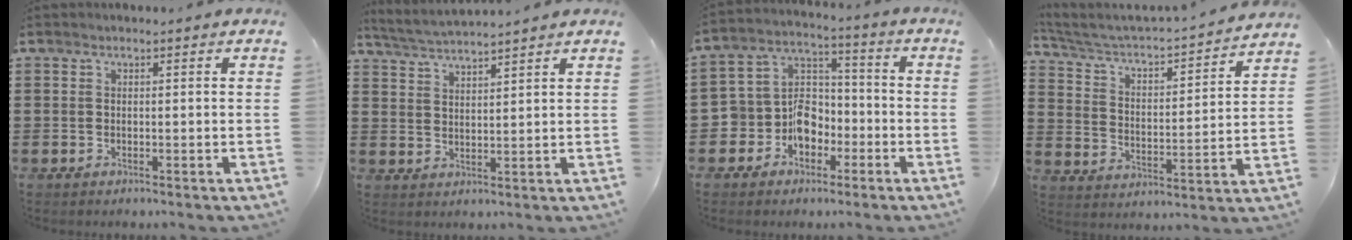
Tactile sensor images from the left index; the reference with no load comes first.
{"total": 3.2, "force": [3.1, -0.5, 0.3], "torque": [-0.018, -0.015, 0.055]}
{"total": 7.6, "force": [-3.6, 6.4, 2.0], "torque": [-0.065, 0.011, -0.072]}
{"total": 2.9, "force": [2.6, 0.6, 1.1], "torque": [-0.041, -0.030, 0.030]}